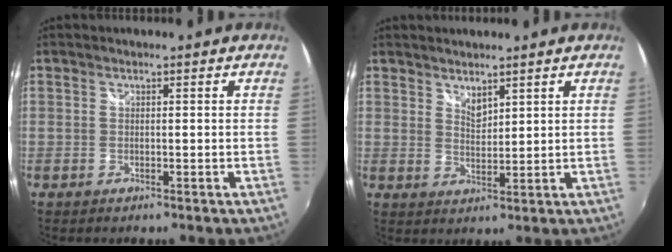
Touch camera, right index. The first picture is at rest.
{"total": 3.0, "force": [2.6, 1.0, 1.2], "torque": [-0.017, -0.001, 0.046]}